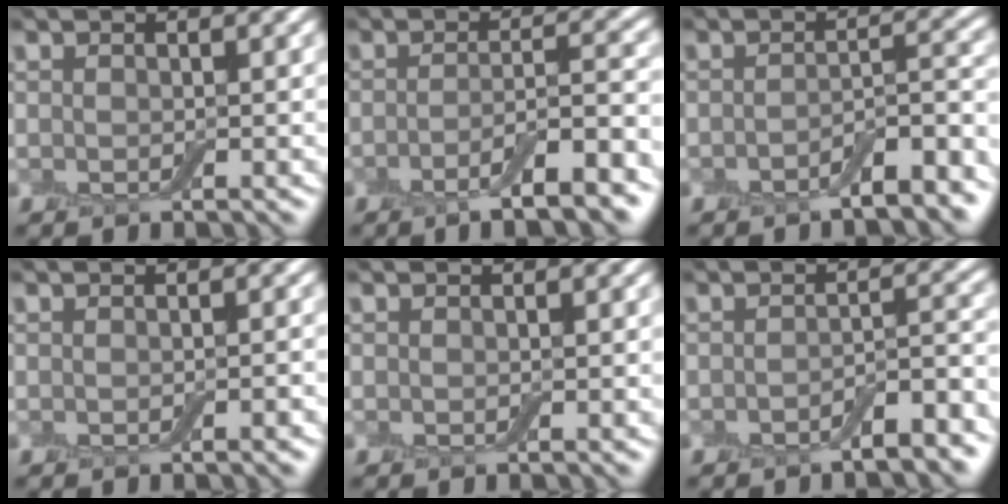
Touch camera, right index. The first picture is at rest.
{"total": 6.2, "force": [-3.1, 1.2, 5.2], "torque": [-0.076, 0.007, -0.057]}
{"total": 4.4, "force": [-2.7, 1.0, 3.4], "torque": [-0.048, 0.008, -0.046]}
{"total": 0.8, "force": [-0.3, 0.1, 0.7], "torque": [-0.009, 0.003, -0.004]}
{"total": 0.0}
{"total": 3.5, "force": [-2.1, 0.8, 2.7], "torque": [-0.041, 0.007, -0.039]}